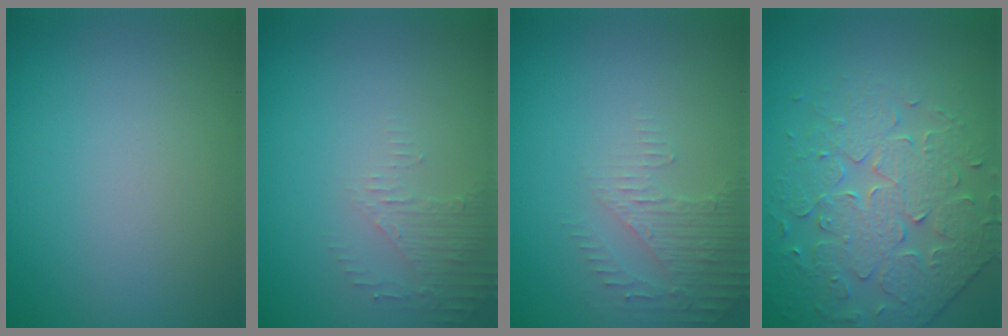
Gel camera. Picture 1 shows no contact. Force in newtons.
{"total": 1.9, "press": 1.8, "slide": 0.4}
{"total": 2.6, "press": 2.5, "slide": 0.7}
{"total": 4.6, "press": 4.6, "slide": 0.5}